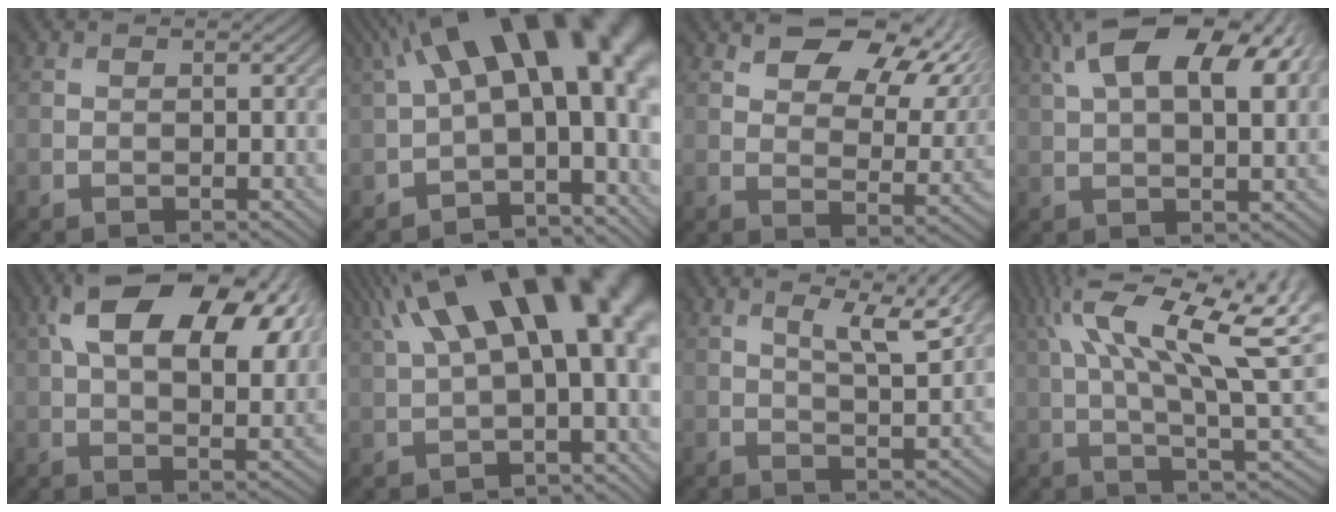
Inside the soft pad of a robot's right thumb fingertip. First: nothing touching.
{"total": 17.8, "force": [3.7, 8.1, 15.4], "torque": [-0.213, 0.023, 0.085]}
{"total": 12.0, "force": [7.2, 5.6, 7.8], "torque": [-0.132, 0.001, 0.116]}
{"total": 14.9, "force": [5.8, 6.7, 11.9], "torque": [-0.206, 0.035, 0.086]}
{"total": 16.3, "force": [6.4, 8.6, 12.3], "torque": [-0.204, 0.027, 0.089]}
{"total": 16.3, "force": [4.6, 6.0, 14.4], "torque": [-0.227, 0.038, 0.085]}
{"total": 6.6, "force": [3.4, 1.1, 5.6], "torque": [-0.079, 0.006, 0.056]}
{"total": 18.7, "force": [6.7, 6.6, 16.2], "torque": [-0.273, 0.034, 0.111]}